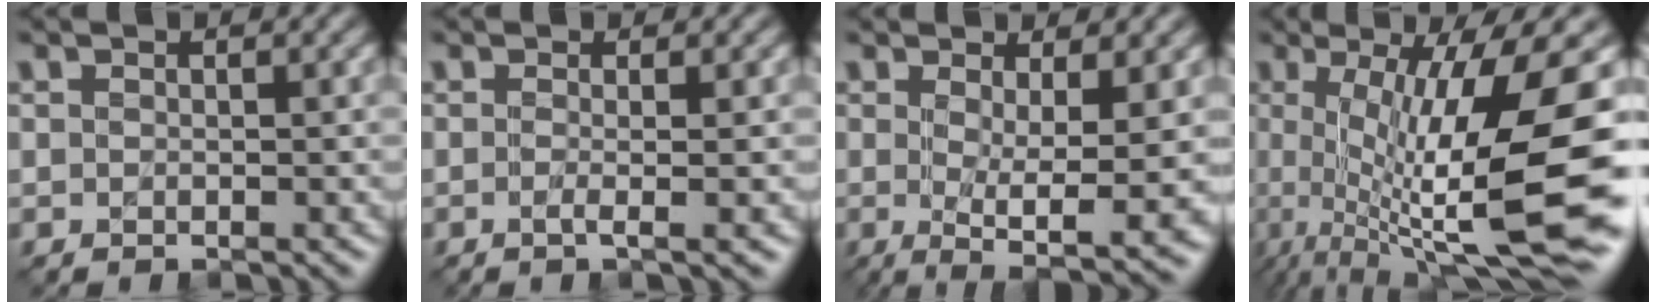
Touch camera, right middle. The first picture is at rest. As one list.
[{"total": 1.9, "force": [-0.2, 0.5, 1.8], "torque": [-0.023, -0.004, -0.013]}, {"total": 5.9, "force": [-0.1, 1.1, 5.8], "torque": [-0.087, -0.017, -0.001]}, {"total": 14.4, "force": [-0.2, 3.4, 14.0], "torque": [-0.204, -0.004, -0.003]}]